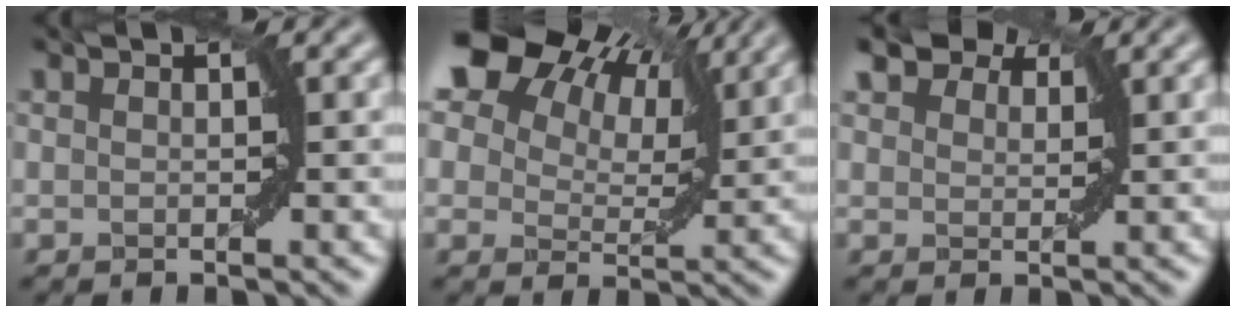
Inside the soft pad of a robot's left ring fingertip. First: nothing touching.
{"total": 15.3, "force": [8.9, 8.4, 9.2], "torque": [-0.175, 0.052, 0.130]}
{"total": 3.8, "force": [3.0, 1.9, 1.4], "torque": [-0.030, 0.006, 0.050]}